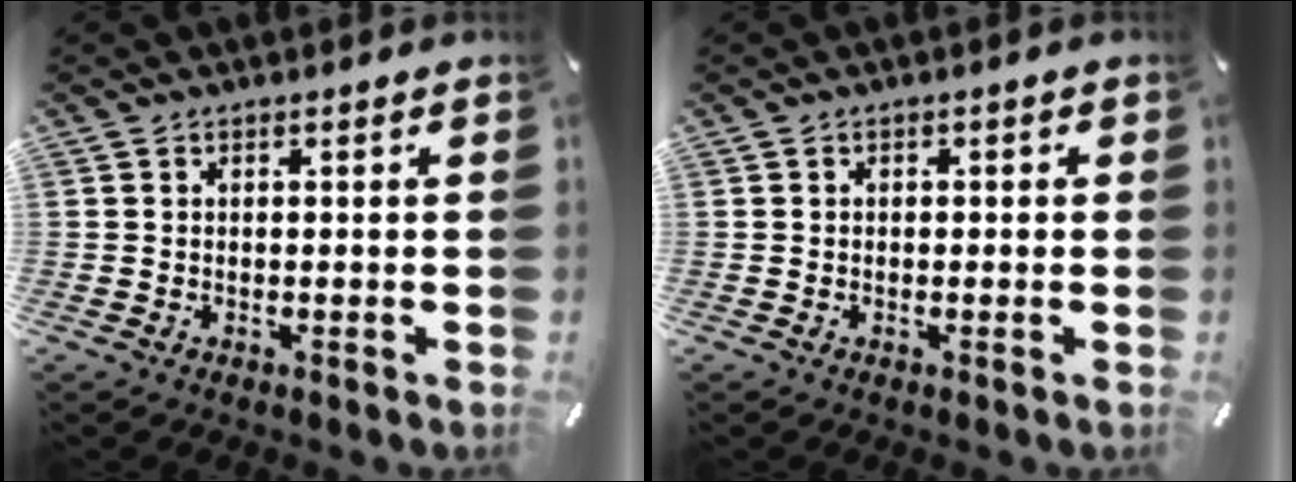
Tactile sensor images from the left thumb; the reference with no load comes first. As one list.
[{"total": 0.6, "force": [-0.2, 0.5, 0.2], "torque": [-0.003, 0.003, -0.005]}]